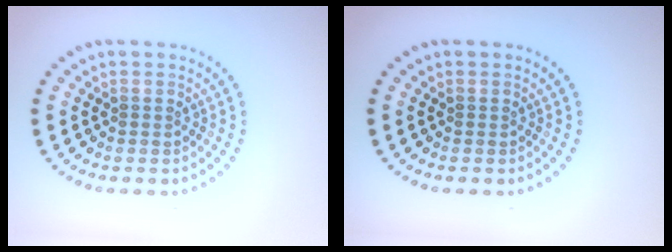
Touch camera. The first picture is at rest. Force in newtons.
{"total": 0.0}